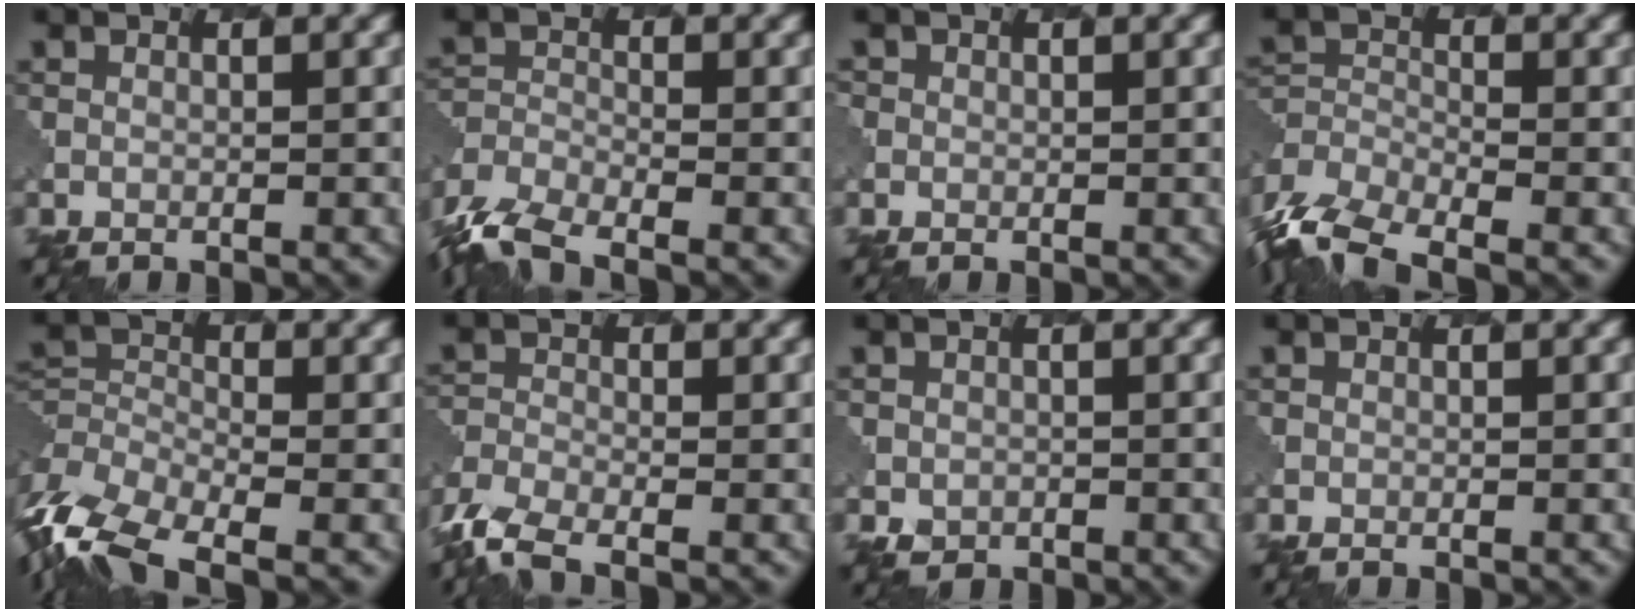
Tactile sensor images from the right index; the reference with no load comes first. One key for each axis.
{"total": 6.8, "fx": -5.3, "fy": 2.4, "fz": 3.6, "tx": -0.078, "ty": -0.013, "tz": -0.111}
{"total": 0.9, "fx": 0.0, "fy": 0.9, "fz": 0.0, "tx": 0.002, "ty": -0.004, "tz": 0.001}
{"total": 7.4, "fx": -5.5, "fy": 3.0, "fz": 4.0, "tx": -0.084, "ty": -0.008, "tz": -0.111}
{"total": 7.7, "fx": -5.2, "fy": 3.4, "fz": 4.5, "tx": -0.091, "ty": -0.006, "tz": -0.107}
{"total": 5.1, "fx": -3.7, "fy": 1.9, "fz": 3.0, "tx": -0.065, "ty": -0.013, "tz": -0.085}
{"total": 1.1, "fx": -0.3, "fy": 1.0, "fz": 0.1, "tx": -0.001, "ty": -0.007, "tz": -0.004}
{"total": 0.0}